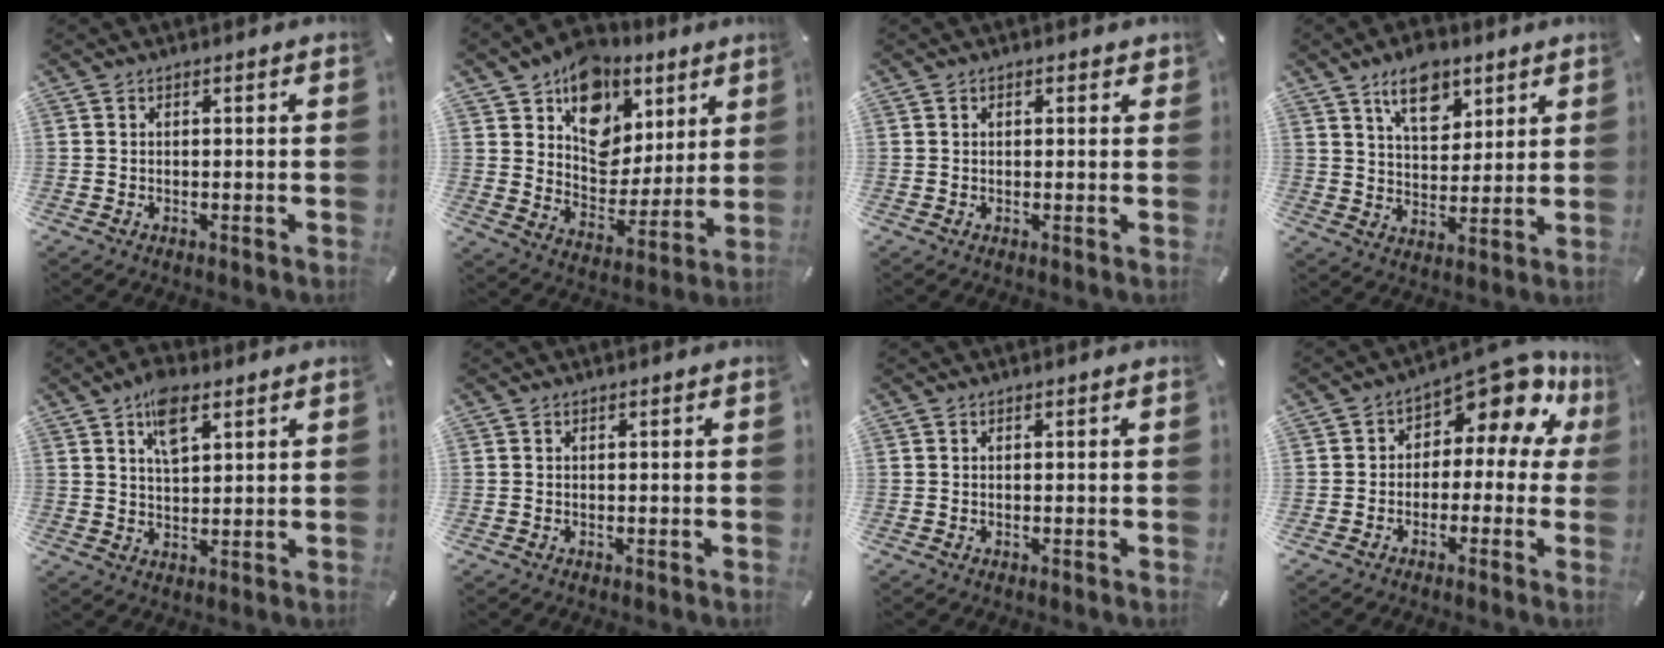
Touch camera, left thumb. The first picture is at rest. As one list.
[{"total": 13.3, "force": [7.1, 10.5, 4.0], "torque": [-0.053, -0.063, 0.131]}, {"total": 0.9, "force": [0.4, 0.8, 0.2], "torque": [0.004, 0.002, 0.005]}, {"total": 10.6, "force": [6.5, 6.3, 5.5], "torque": [-0.071, -0.027, 0.112]}, {"total": 7.3, "force": [4.0, 3.8, 4.9], "torque": [-0.074, -0.013, 0.067]}, {"total": 0.0}, {"total": 0.0}, {"total": 11.9, "force": [6.7, 5.7, 8.0], "torque": [-0.116, -0.056, 0.112]}]